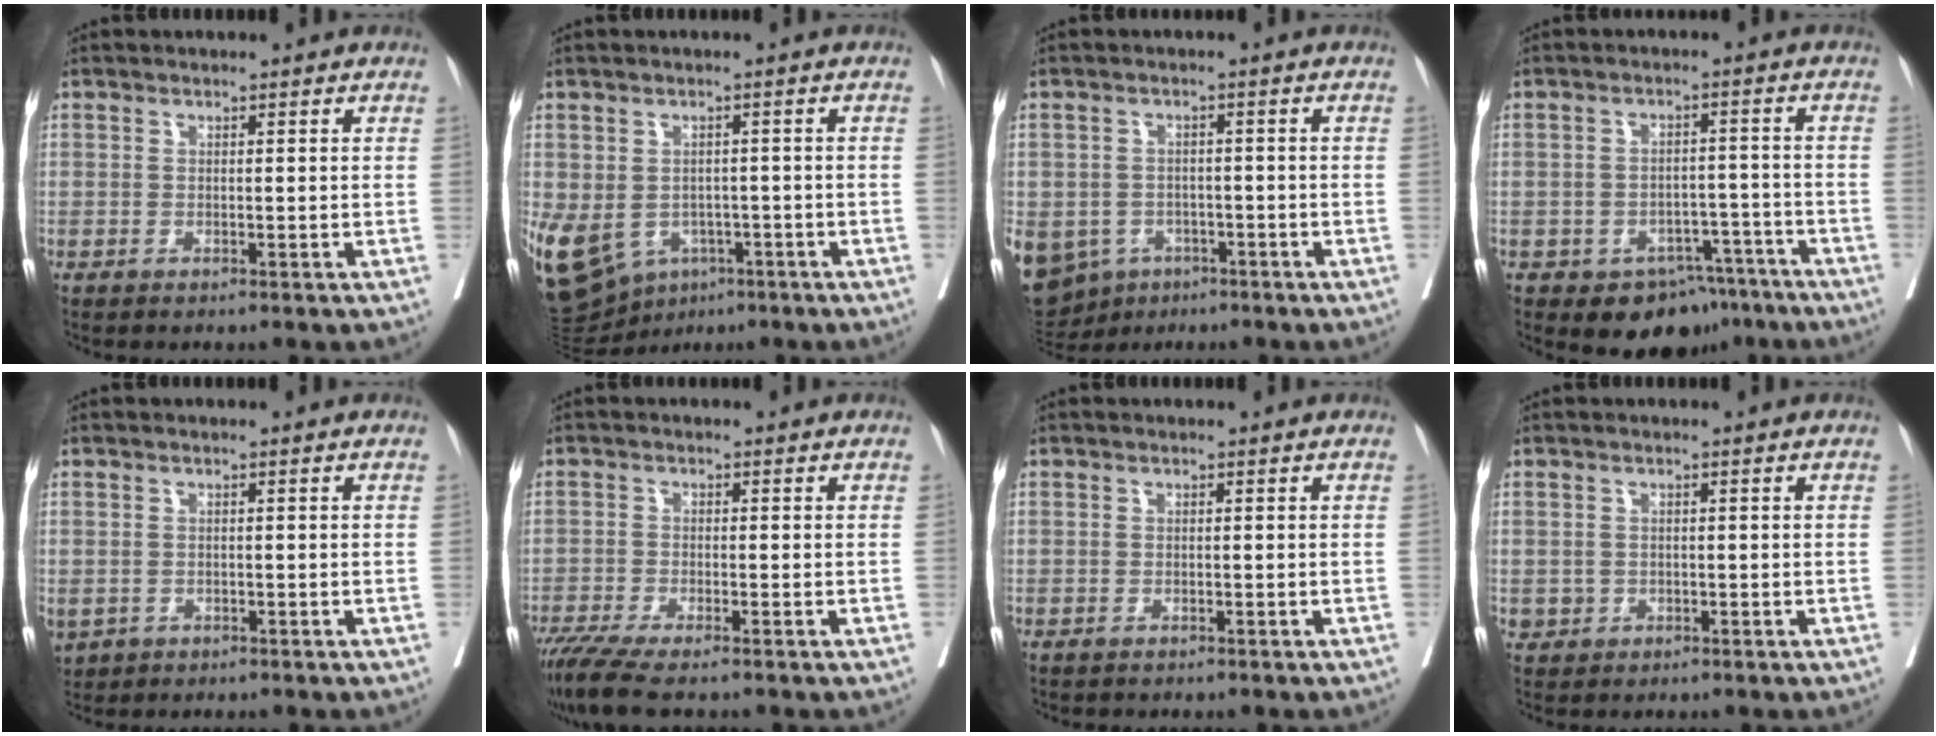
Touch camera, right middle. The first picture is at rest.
{"total": 15.3, "force": [-6.5, 11.6, 7.7], "torque": [-0.190, 0.000, -0.085]}
{"total": 16.6, "force": [-7.4, 13.5, 6.2], "torque": [-0.190, 0.001, -0.095]}
{"total": 7.7, "force": [-5.5, 4.9, 2.3], "torque": [-0.007, 0.022, -0.071]}
{"total": 4.6, "force": [-2.1, 3.6, 1.8], "torque": [-0.049, -0.004, -0.027]}
{"total": 6.6, "force": [-5.3, 0.3, 3.9], "torque": [-0.064, -0.018, -0.094]}
{"total": 0.7, "force": [-0.6, 0.4, 0.0], "torque": [-0.007, 0.003, -0.010]}
{"total": 1.5, "force": [-0.3, 1.4, 0.3], "torque": [-0.001, 0.004, 0.000]}